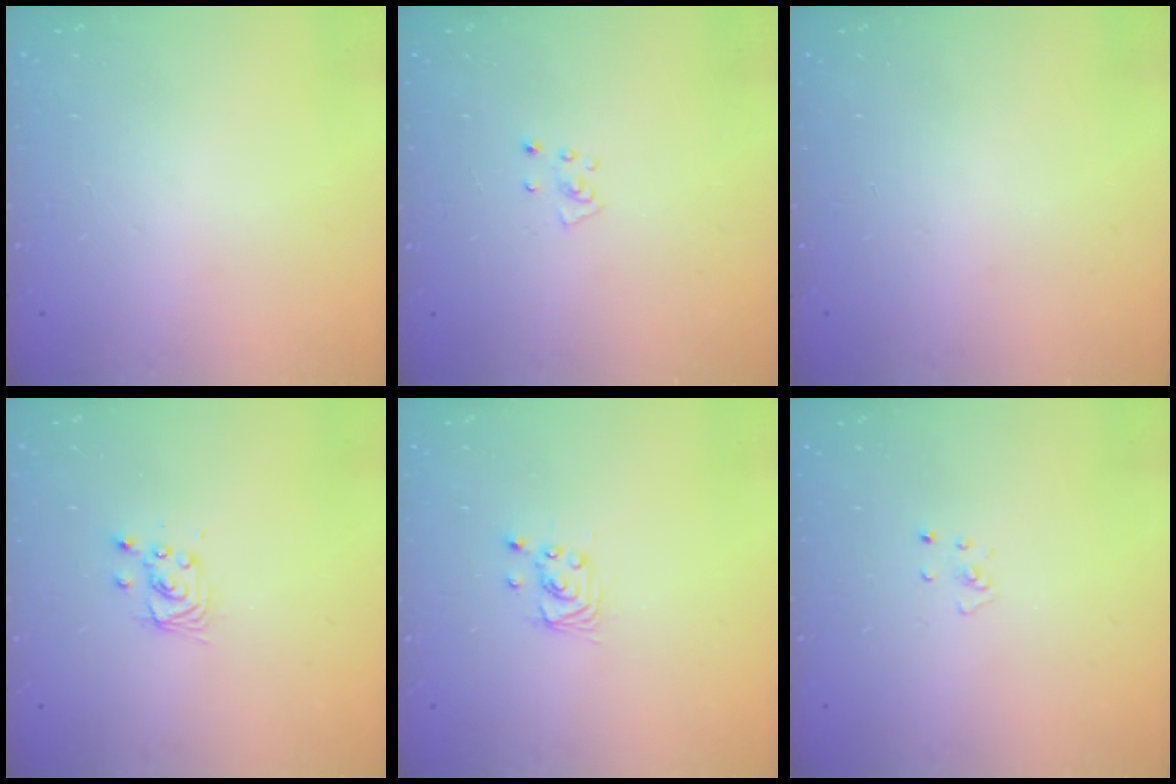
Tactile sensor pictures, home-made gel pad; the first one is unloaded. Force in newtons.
{"total": 3.5, "press": 3.5, "slide": 0.3}
{"total": 0.0}
{"total": 2.7, "press": 2.7, "slide": 0.2}
{"total": 2.4, "press": 2.4, "slide": 0.2}
{"total": 2.3, "press": 2.3, "slide": 0.2}